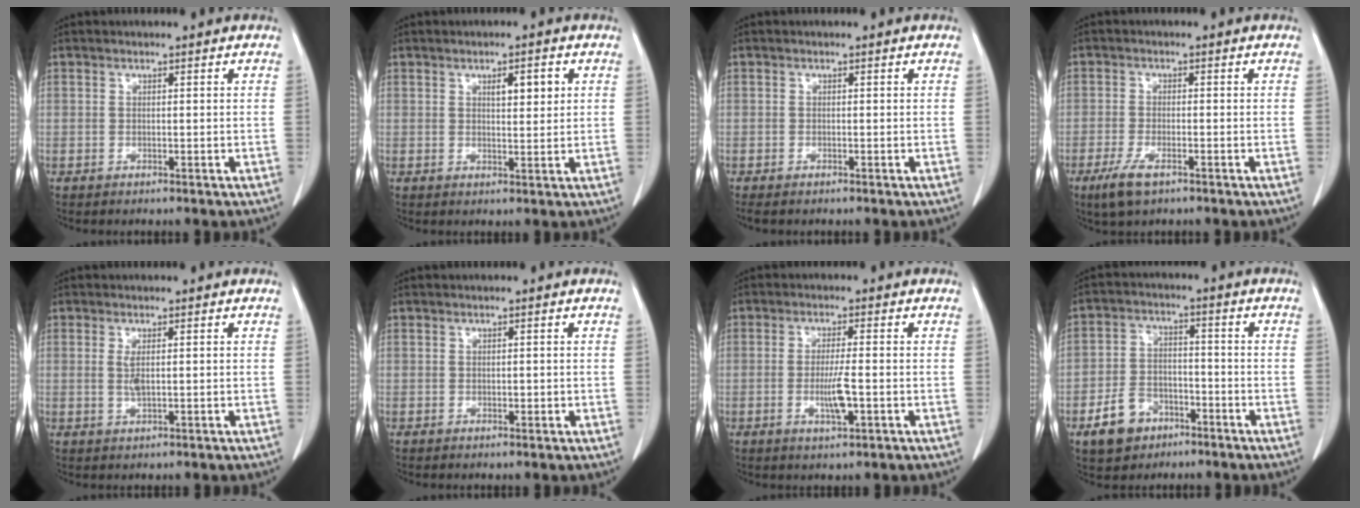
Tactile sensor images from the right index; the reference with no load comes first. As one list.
[{"total": 3.5, "force": [1.3, 1.0, 3.1], "torque": [-0.048, 0.000, 0.021]}, {"total": 1.3, "force": [-1.1, 0.3, 0.5], "torque": [-0.011, -0.004, -0.015]}, {"total": 4.6, "force": [-2.9, 1.3, 3.4], "torque": [-0.077, -0.009, -0.049]}, {"total": 2.0, "force": [0.2, 0.4, 2.0], "torque": [-0.044, -0.004, 0.006]}, {"total": 0.6, "force": [-0.1, 0.4, 0.4], "torque": [-0.004, 0.000, 0.001]}, {"total": 4.6, "force": [-1.2, 0.4, 4.4], "torque": [-0.086, -0.008, -0.020]}, {"total": 7.8, "force": [-4.5, 5.5, 3.2], "torque": [-0.073, 0.014, -0.073]}]